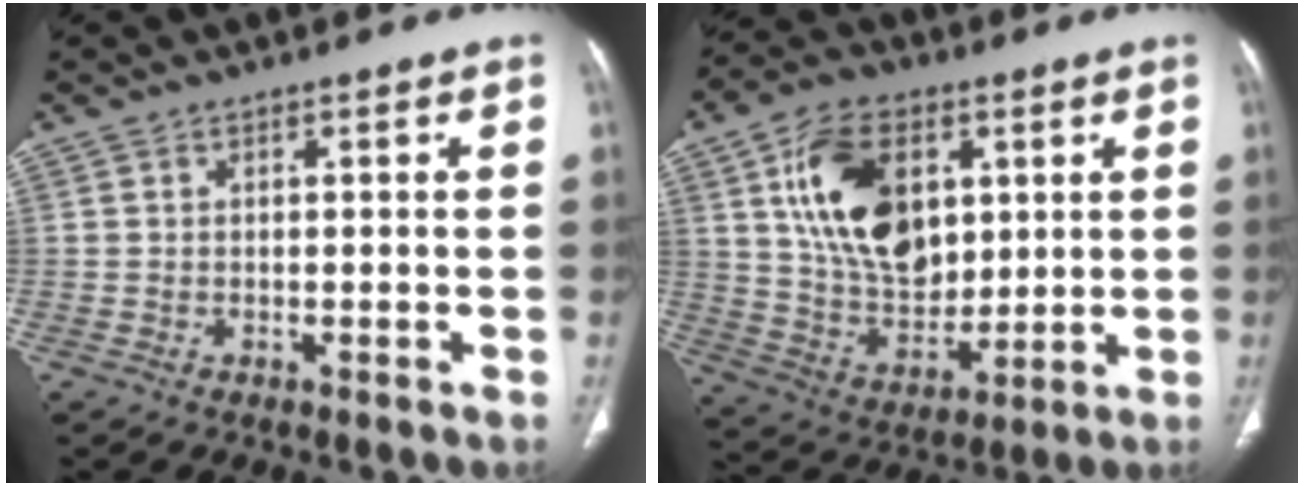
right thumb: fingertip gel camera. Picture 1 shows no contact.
{"total": 18.3, "force": [5.6, 11.9, 12.7], "torque": [-0.187, -0.022, 0.111]}